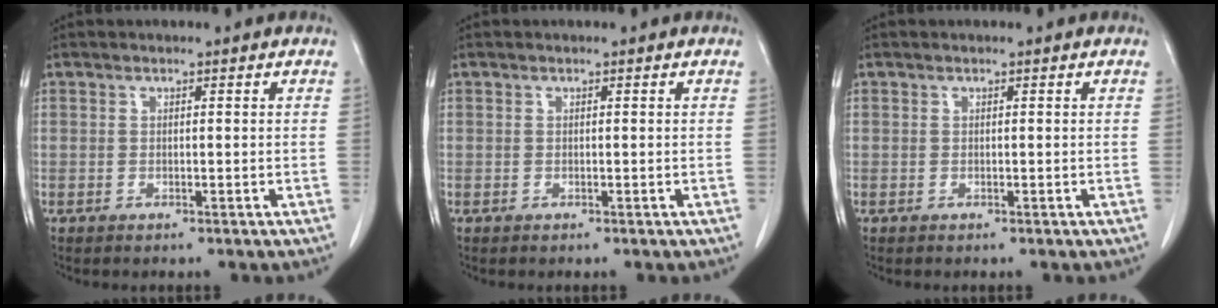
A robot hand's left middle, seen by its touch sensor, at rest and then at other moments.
{"total": 0.0}
{"total": 0.0}